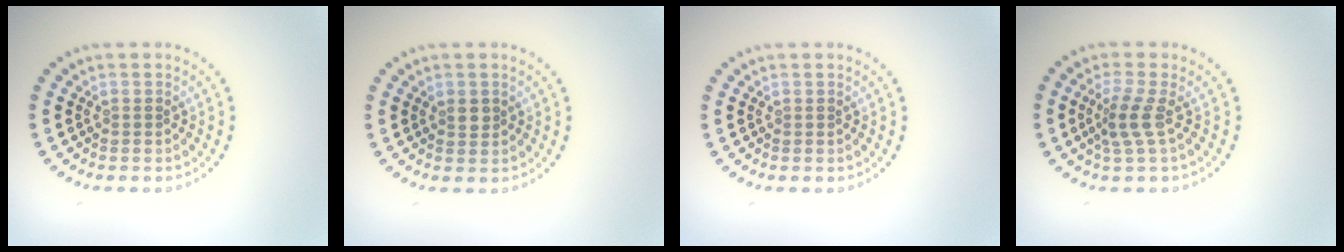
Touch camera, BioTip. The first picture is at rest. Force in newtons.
{"total": 1.1, "press": 1.0, "slide": 0.4}
{"total": 0.0}
{"total": 2.3, "press": 1.7, "slide": 1.6}